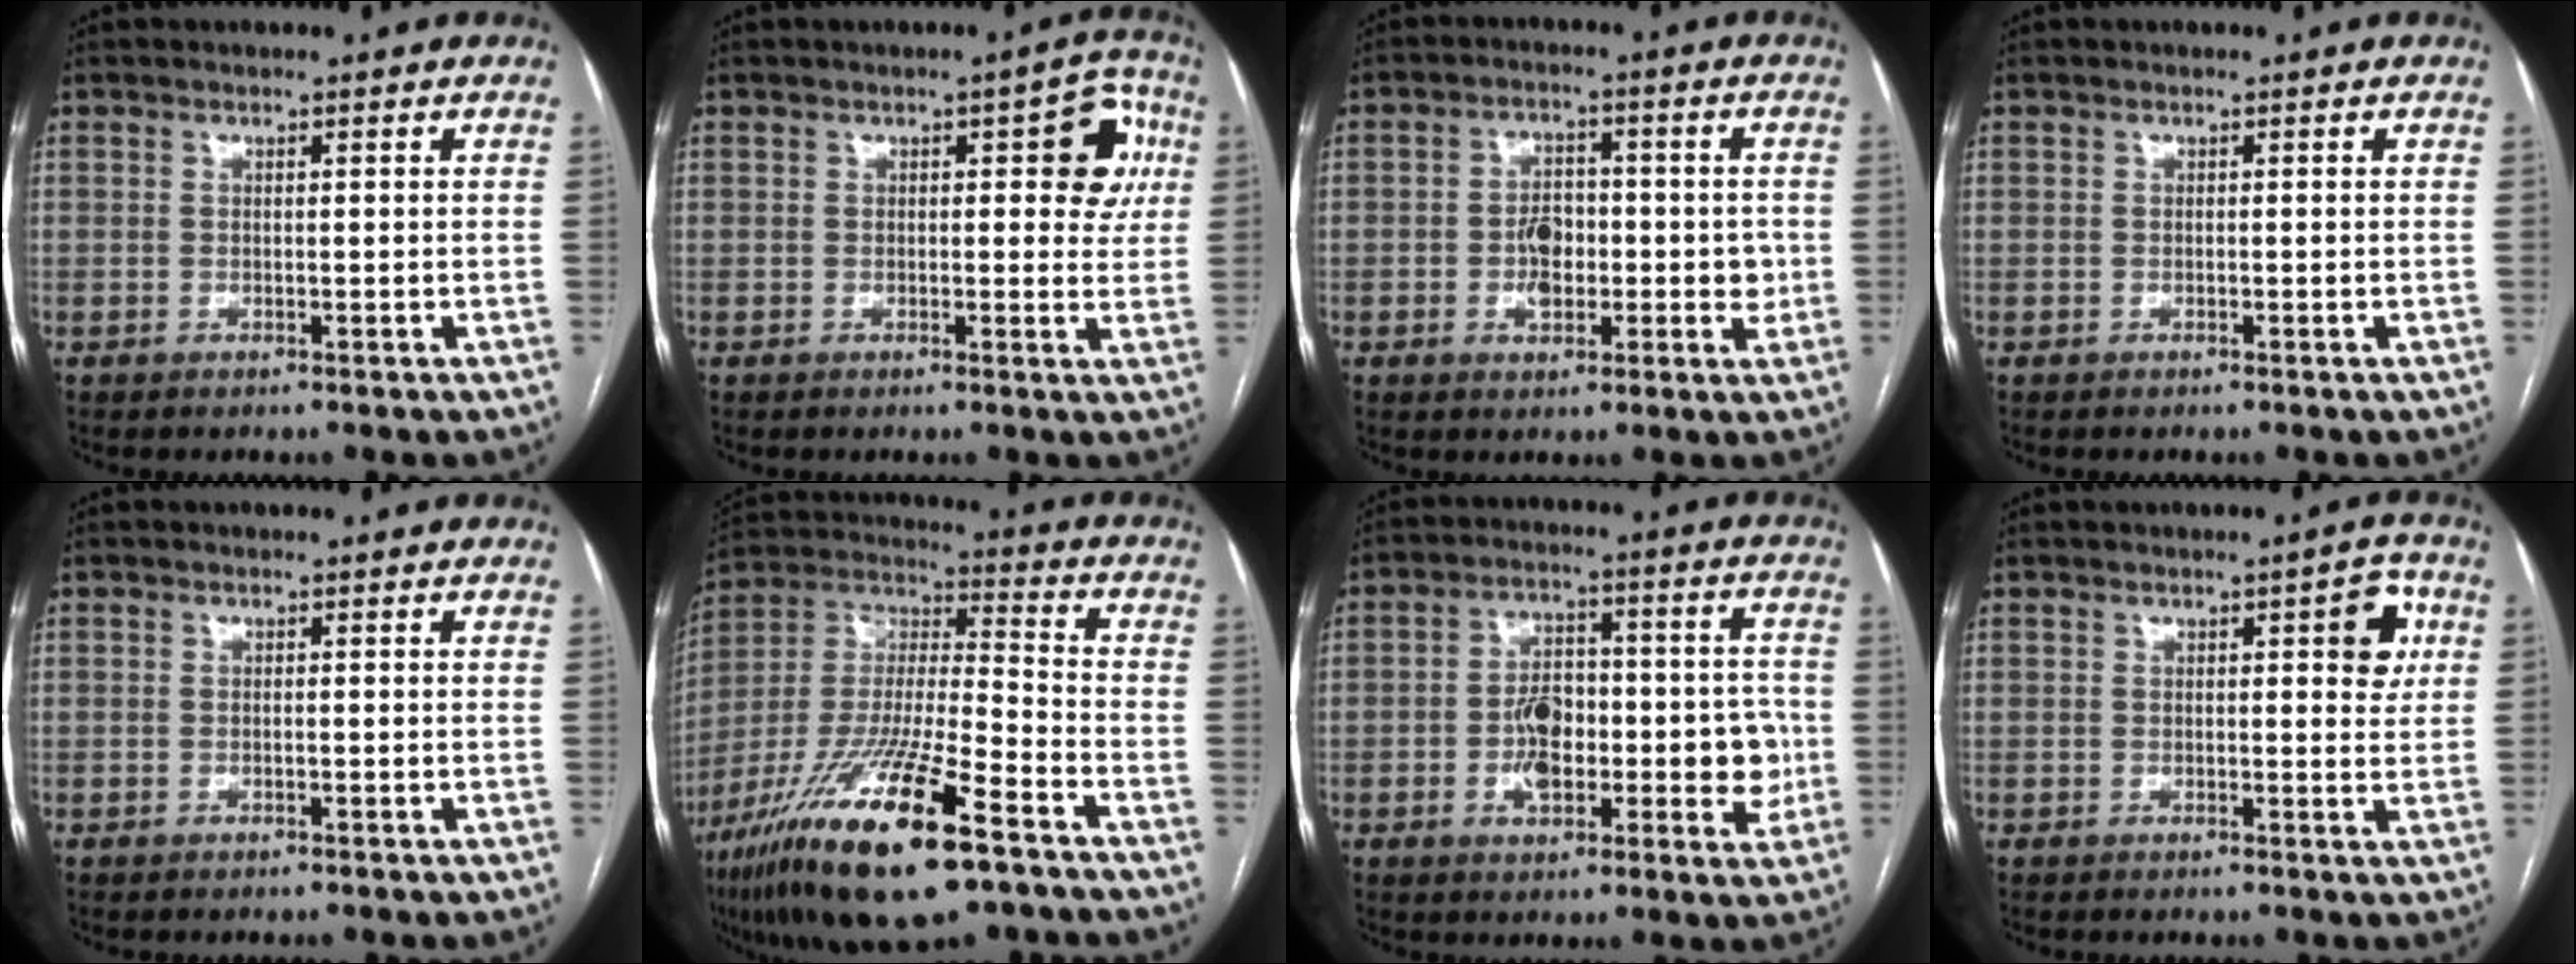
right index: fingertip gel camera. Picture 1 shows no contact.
{"total": 6.8, "force": [1.9, 2.6, 6.0], "torque": [-0.051, 0.018, 0.016]}
{"total": 6.6, "force": [-0.9, 4.0, 5.2], "torque": [-0.079, 0.012, -0.013]}
{"total": 0.0}
{"total": 0.0}
{"total": 23.1, "force": [-13.4, 3.4, 18.5], "torque": [-0.365, -0.046, -0.240]}
{"total": 11.9, "force": [-2.2, 5.9, 10.1], "torque": [-0.146, 0.028, -0.031]}
{"total": 4.4, "force": [1.5, 1.3, 4.0], "torque": [-0.047, 0.006, 0.015]}